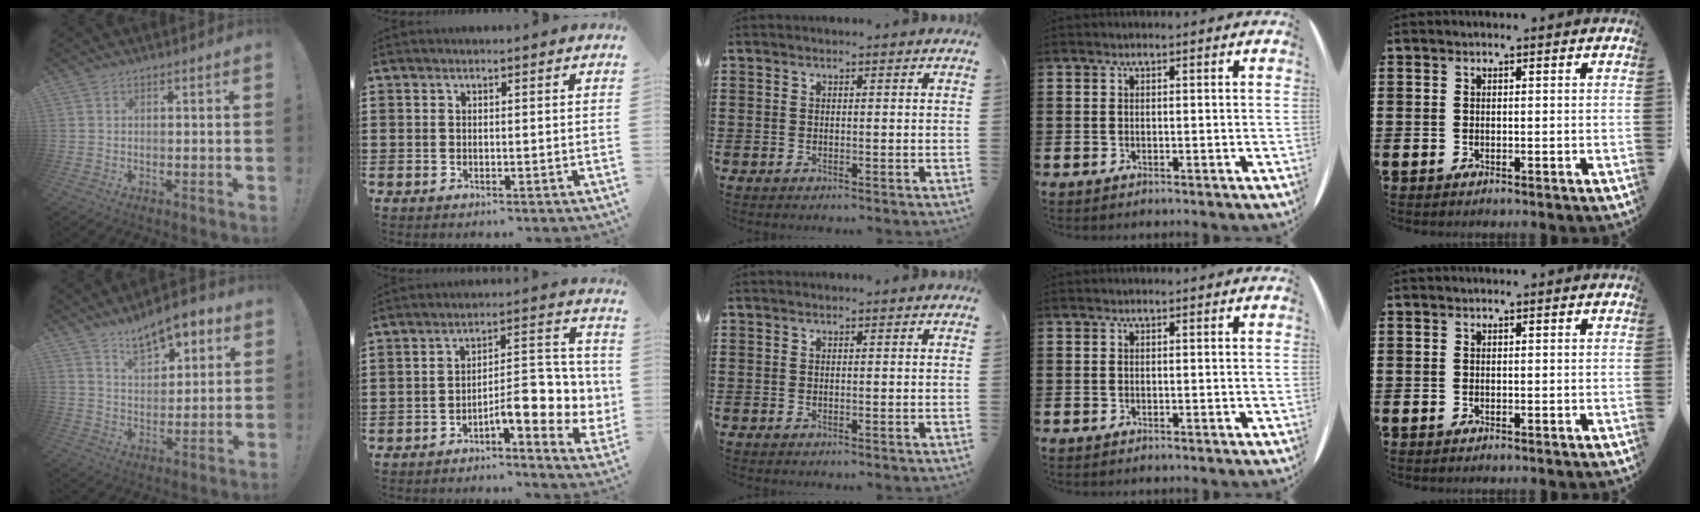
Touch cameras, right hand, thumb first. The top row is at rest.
{"thumb": {"total": 11.3, "force": [8.0, 5.2, 6.0], "torque": [-0.086, -0.047, 0.144]}, "index": {"total": 8.4, "force": [-2.8, 3.2, 7.3], "torque": [-0.089, -0.012, -0.052]}}